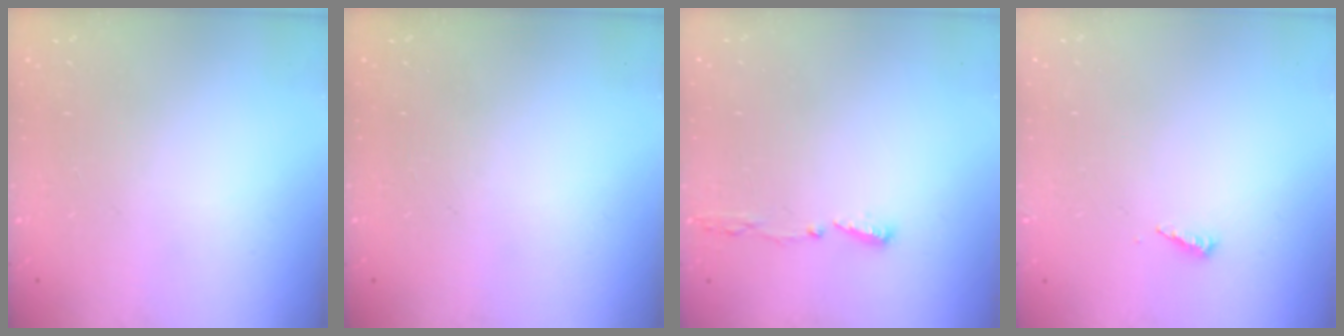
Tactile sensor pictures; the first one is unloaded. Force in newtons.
{"total": 0.0}
{"total": 4.9, "press": 4.8, "slide": 1.2}
{"total": 3.1, "press": 3.1, "slide": 0.2}